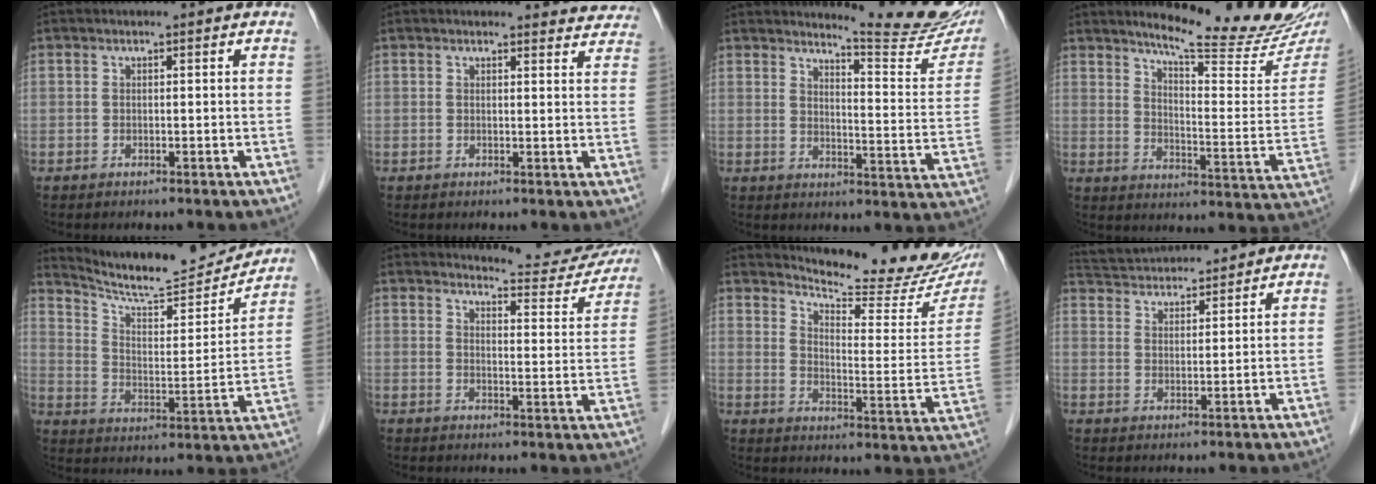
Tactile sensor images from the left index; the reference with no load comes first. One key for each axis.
{"total": 6.4, "fx": 6.2, "fy": 1.6, "fz": -0.1, "tx": 0.029, "ty": -0.019, "tz": 0.037}
{"total": 13.8, "fx": 13.0, "fy": -0.1, "fz": 4.7, "tx": -0.058, "ty": -0.083, "tz": 0.149}
{"total": 19.0, "fx": 16.8, "fy": 0.7, "fz": 8.8, "tx": -0.124, "ty": -0.084, "tz": 0.213}
{"total": 18.9, "fx": 17.9, "fy": 2.1, "fz": 5.7, "tx": -0.097, "ty": -0.033, "tz": 0.264}
{"total": 10.9, "fx": 10.8, "fy": 1.3, "fz": 1.0, "tx": -0.004, "ty": -0.042, "tz": 0.120}
{"total": 18.9, "fx": 17.6, "fy": 1.9, "fz": 6.5, "tx": -0.097, "ty": -0.086, "tz": 0.219}
{"total": 12.5, "fx": 11.9, "fy": 2.1, "fz": 3.5, "tx": -0.069, "ty": 0.036, "tz": 0.193}